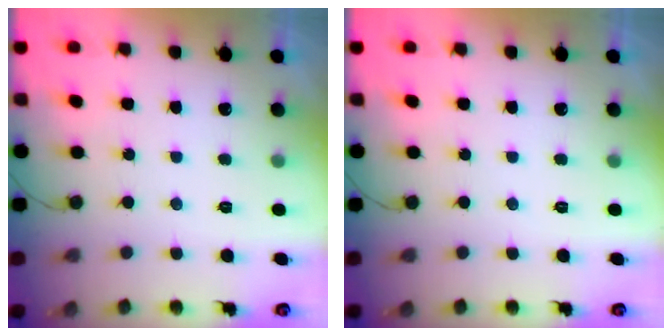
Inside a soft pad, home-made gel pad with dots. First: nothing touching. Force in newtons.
{"total": 0.0}